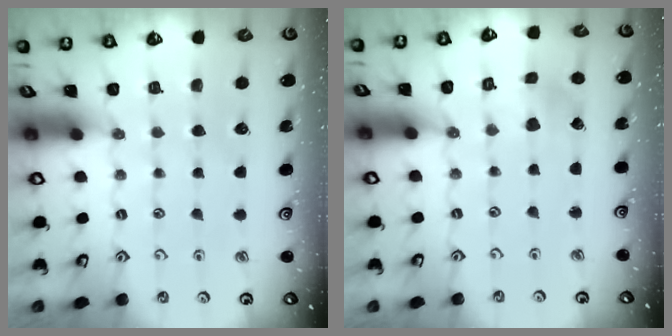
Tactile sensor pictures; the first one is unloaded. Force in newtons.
{"total": 2.1, "press": 2.1, "slide": 0.1}